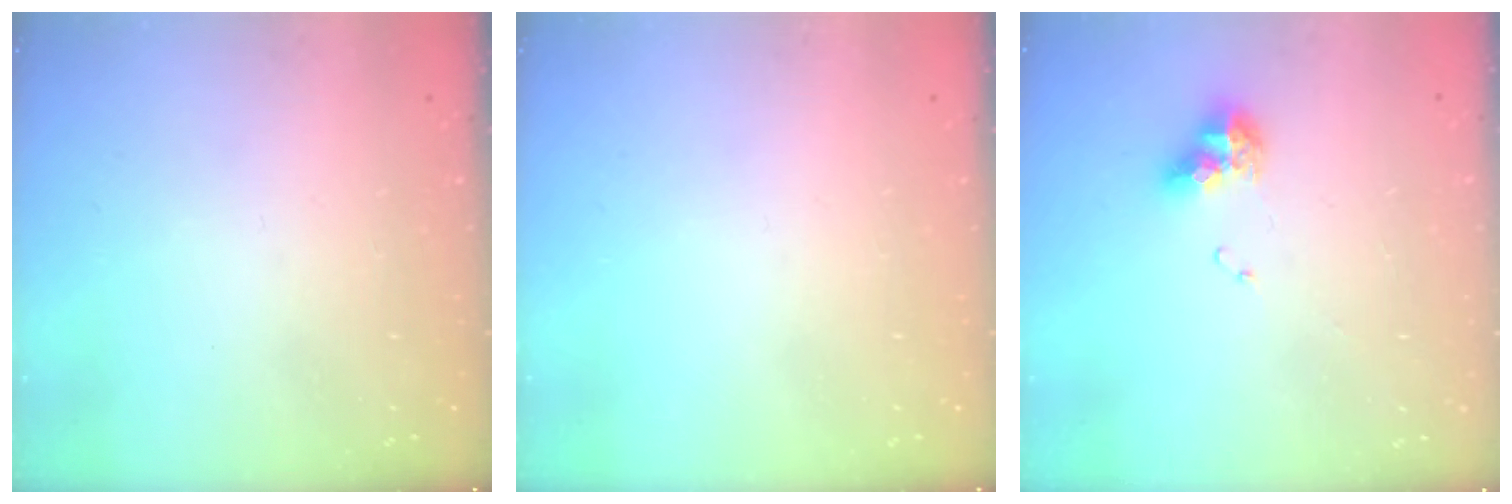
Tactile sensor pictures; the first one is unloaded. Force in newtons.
{"total": 0.0}
{"total": 9.5, "press": 9.5, "slide": 1.0}